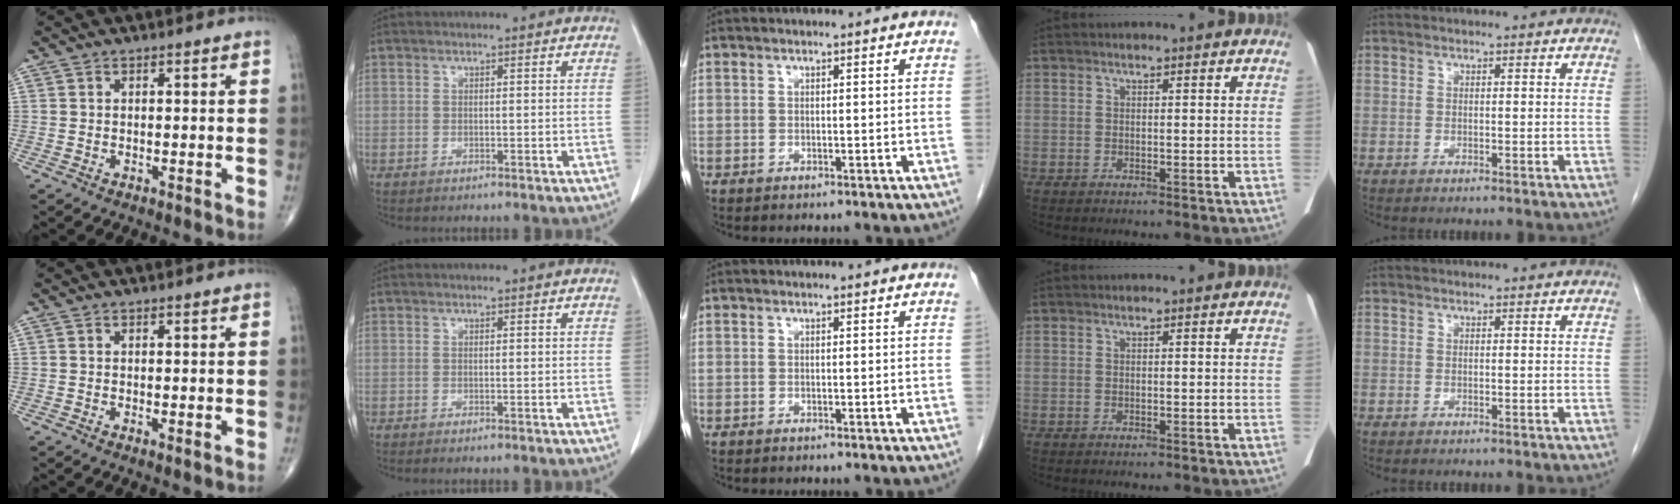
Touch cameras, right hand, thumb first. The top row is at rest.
{"thumb": {"total": 0.5, "force": [0.0, 0.1, 0.5], "torque": [-0.014, -0.004, -0.002]}, "index": {"total": 0.6, "force": [-0.4, -0.1, 0.3], "torque": [-0.007, -0.001, -0.007]}}